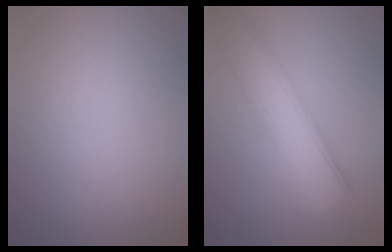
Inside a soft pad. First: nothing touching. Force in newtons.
{"total": 6.4, "press": 6.4, "slide": 0.3}